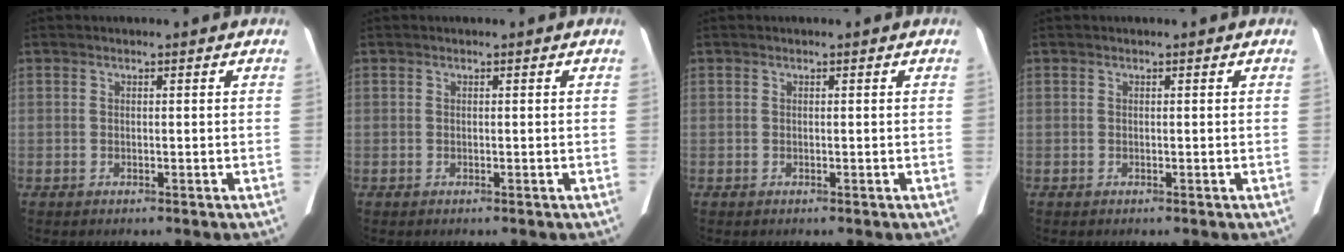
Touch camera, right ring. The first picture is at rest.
{"total": 0.0}
{"total": 0.0}
{"total": 0.0}